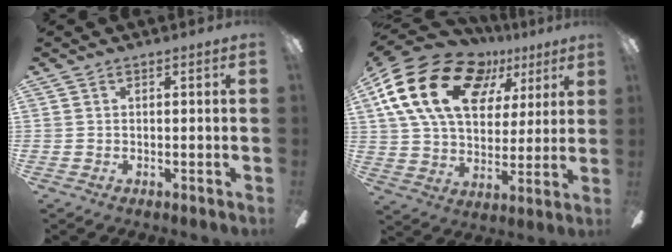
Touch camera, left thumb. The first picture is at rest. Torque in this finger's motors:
{"motor_torque": [0.61, 1.14, 1.48, -1.29, 0.56]}